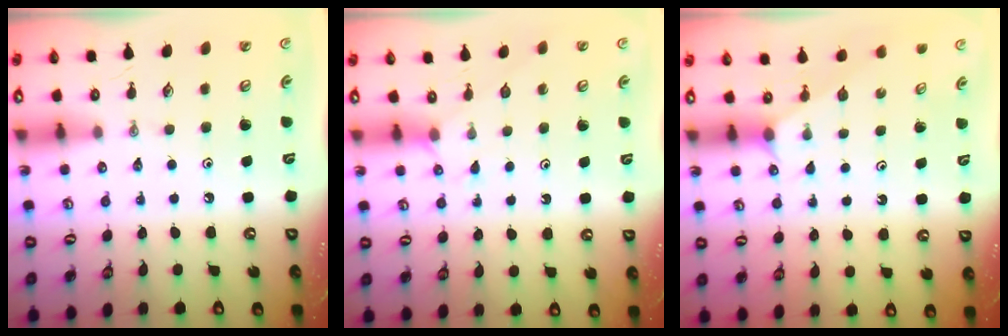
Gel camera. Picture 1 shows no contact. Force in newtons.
{"total": 3.0, "press": 2.9, "slide": 0.4}
{"total": 1.0, "press": 1.0, "slide": 0.3}